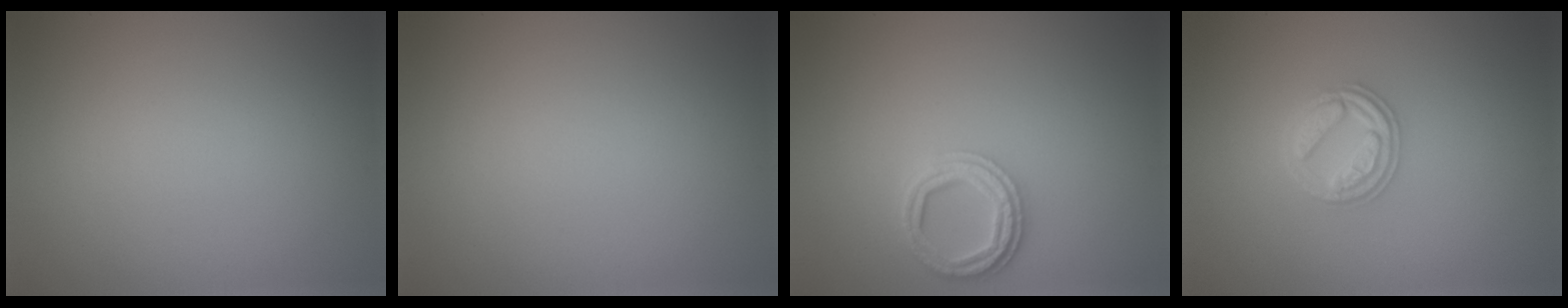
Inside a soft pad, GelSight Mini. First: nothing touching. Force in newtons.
{"total": 0.0}
{"total": 2.8, "press": 2.7, "slide": 0.7}
{"total": 3.0, "press": 2.8, "slide": 1.0}